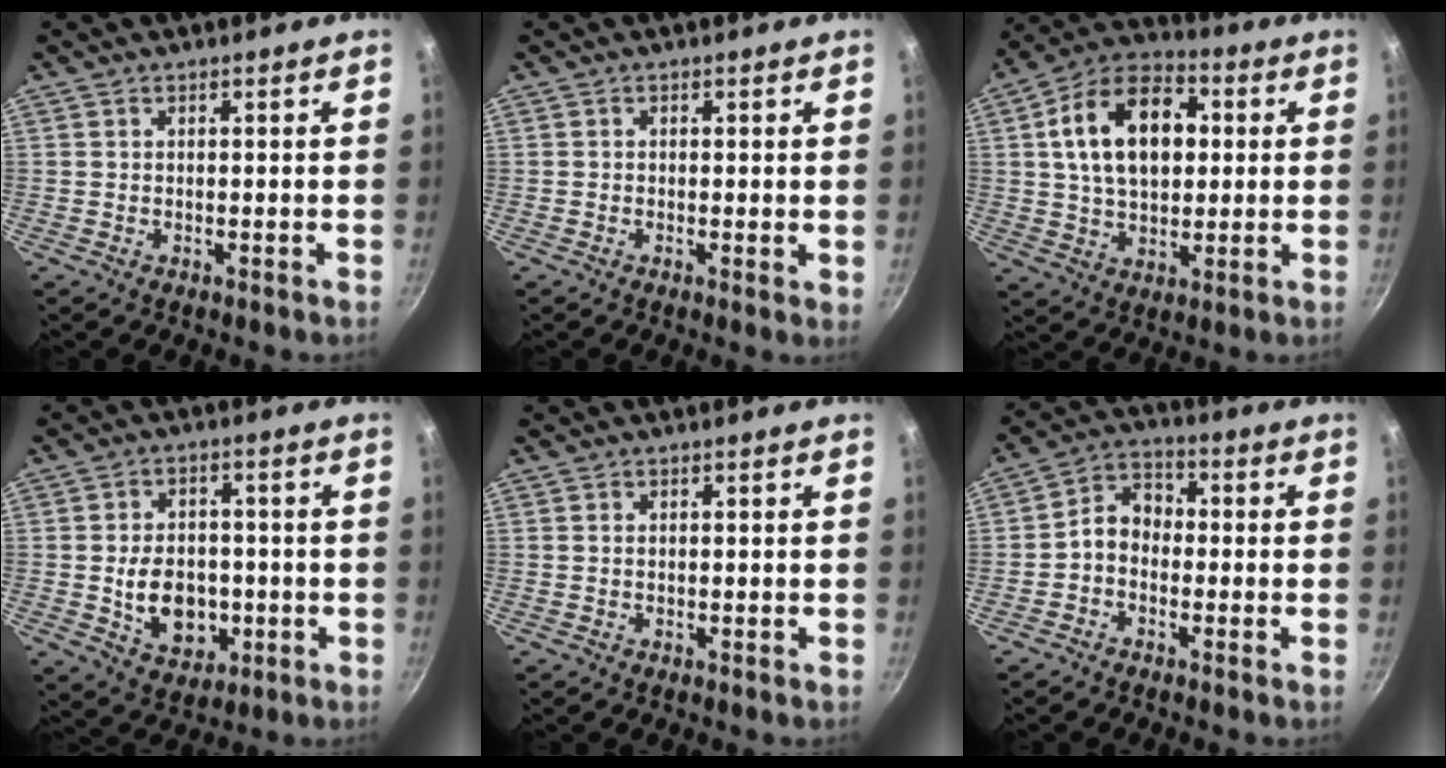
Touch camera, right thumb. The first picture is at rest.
{"total": 1.3, "force": [0.0, 0.4, 1.2], "torque": [-0.018, -0.003, -0.003]}
{"total": 17.6, "force": [3.2, 11.4, 13.0], "torque": [-0.189, 0.017, 0.043]}
{"total": 10.8, "force": [-1.6, 8.0, 7.1], "torque": [-0.078, 0.007, -0.016]}
{"total": 0.0}
{"total": 4.9, "force": [-1.2, 3.9, 2.9], "torque": [-0.033, 0.026, -0.036]}